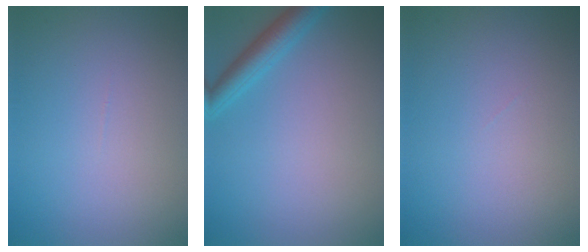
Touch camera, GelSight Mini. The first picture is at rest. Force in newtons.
{"total": 2.7, "press": 2.7, "slide": 0.1}
{"total": 0.0}